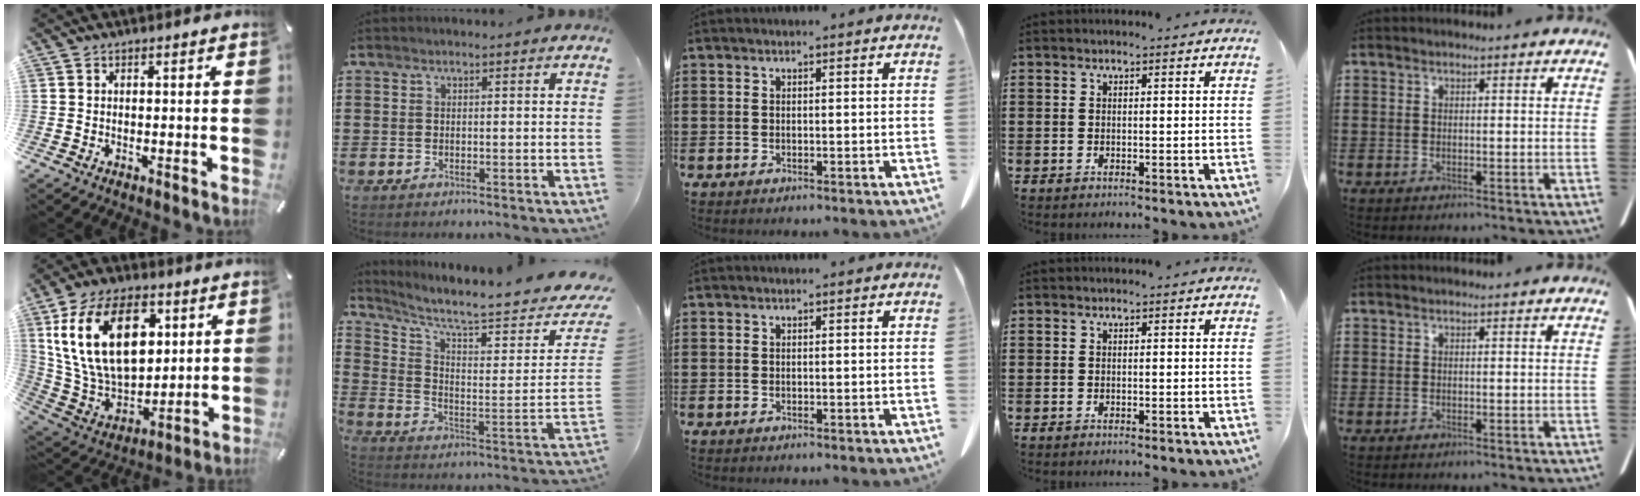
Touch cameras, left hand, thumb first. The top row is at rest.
{"thumb": {"total": 23.6, "force": [7.2, 15.3, 16.4], "torque": [-0.336, -0.013, 0.120]}, "index": {"total": 6.6, "force": [5.5, 0.2, 3.5], "torque": [-0.080, -0.056, 0.088]}}